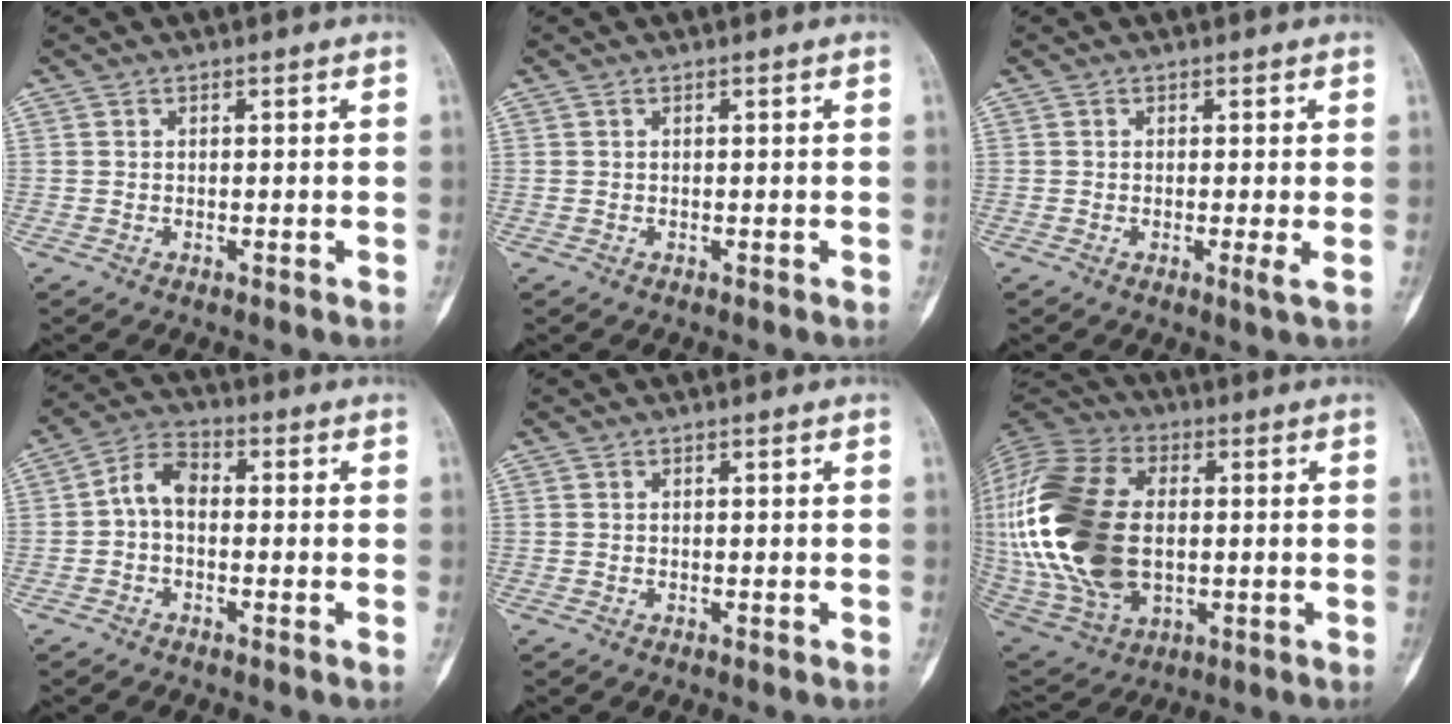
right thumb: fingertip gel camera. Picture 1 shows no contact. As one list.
[{"total": 0.0}, {"total": 1.5, "force": [-0.1, 0.0, 1.5], "torque": [-0.029, -0.005, -0.003]}, {"total": 4.7, "force": [-0.2, 3.7, 2.9], "torque": [-0.053, 0.024, -0.020]}, {"total": 0.0}, {"total": 30.9, "force": [0.7, 19.3, 24.1], "torque": [-0.544, 0.002, 0.027]}]